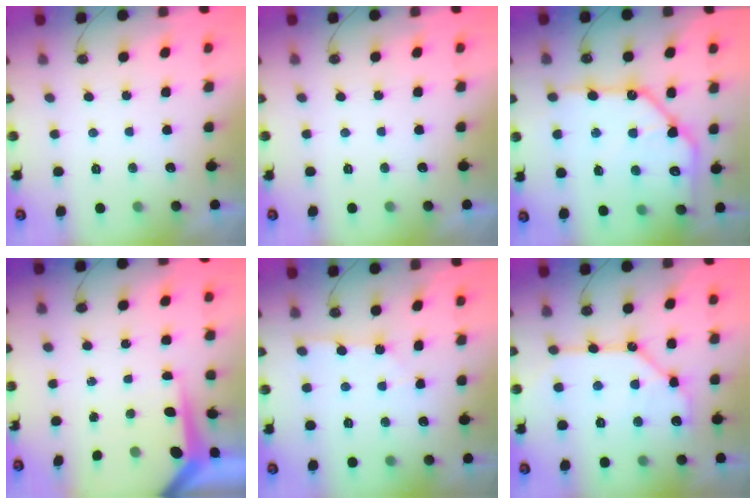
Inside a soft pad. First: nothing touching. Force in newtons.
{"total": 0.0}
{"total": 20.9, "press": 20.8, "slide": 2.3}
{"total": 6.2, "press": 6.2, "slide": 0.5}
{"total": 2.6, "press": 2.6, "slide": 0.3}
{"total": 12.4, "press": 12.3, "slide": 1.5}